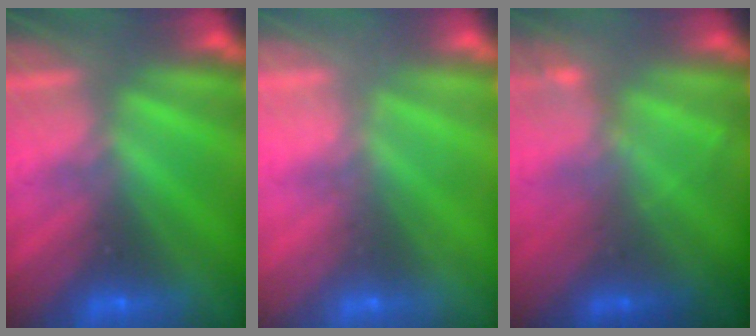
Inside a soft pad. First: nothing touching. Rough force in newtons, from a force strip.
{"total": 2.0}
{"total": 2.3}